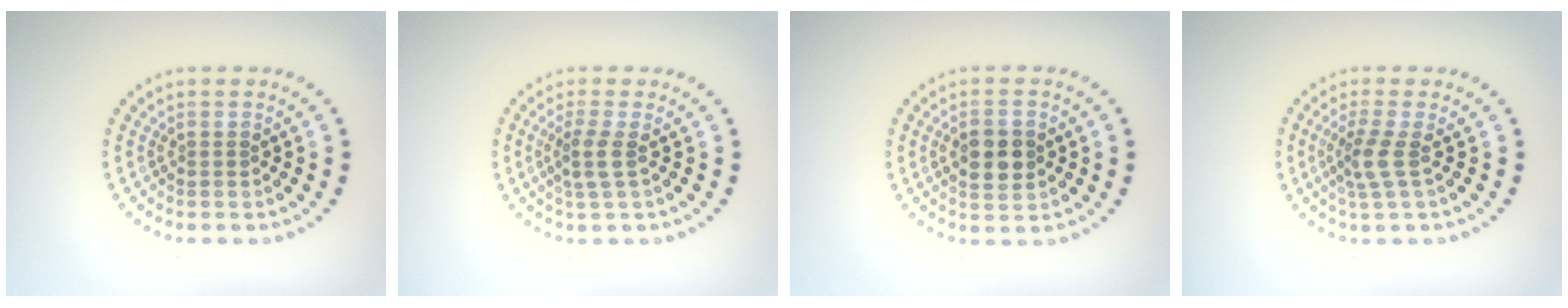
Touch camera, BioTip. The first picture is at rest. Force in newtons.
{"total": 2.0, "press": 1.7, "slide": 1.1}
{"total": 3.5, "press": 3.5, "slide": 0.1}
{"total": 2.3, "press": 1.7, "slide": 1.5}